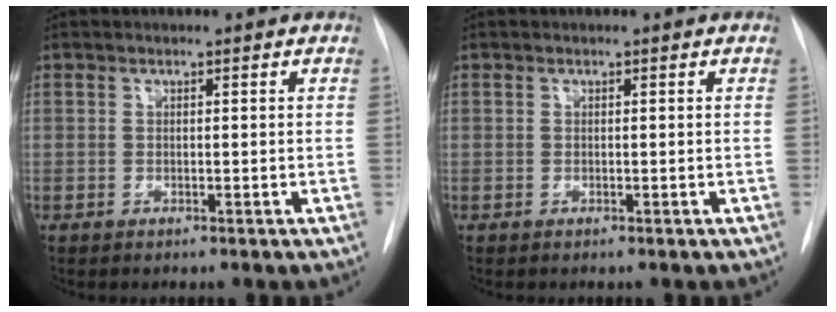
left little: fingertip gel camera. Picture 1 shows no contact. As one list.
[{"total": 0.0}]